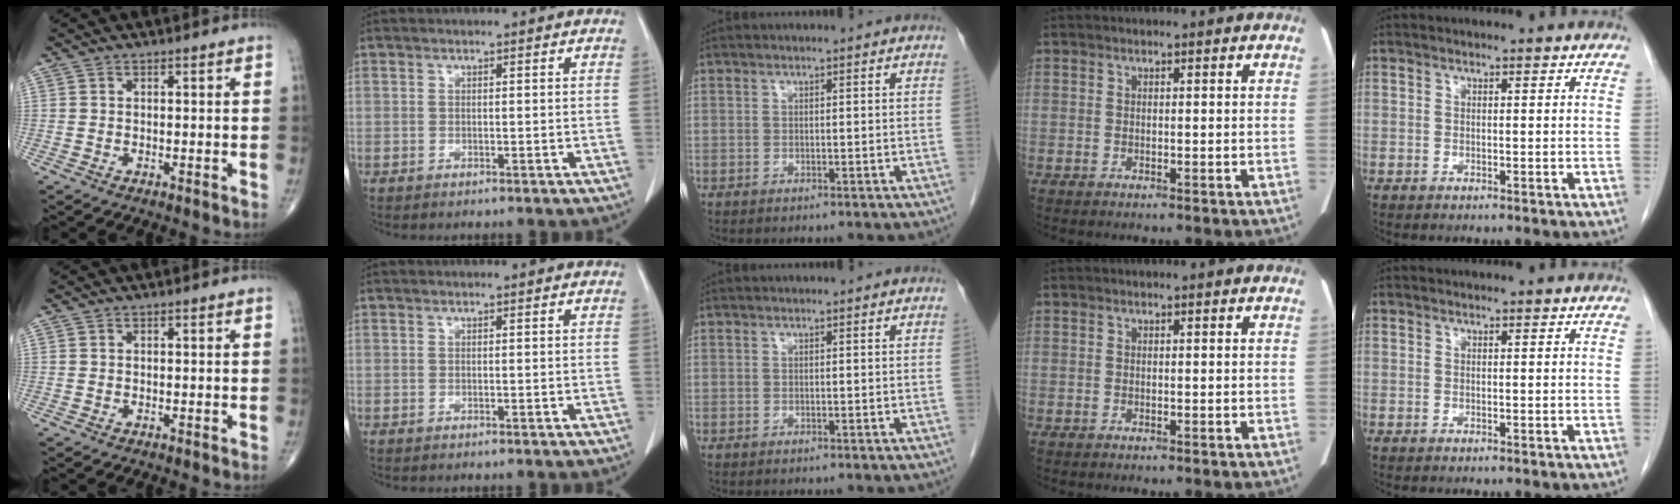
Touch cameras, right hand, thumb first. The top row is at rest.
{}